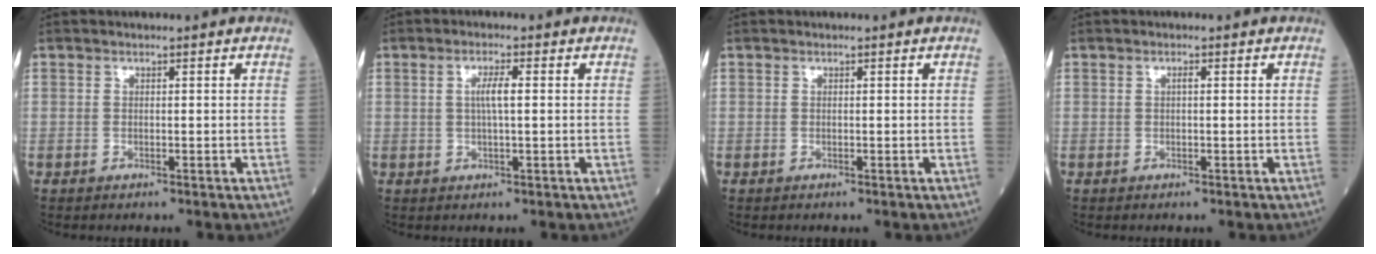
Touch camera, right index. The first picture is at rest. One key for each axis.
{"total": 3.0, "fx": 0.4, "fy": 0.2, "fz": 2.9, "tx": -0.057, "ty": 0.001, "tz": 0.007}
{"total": 0.0}
{"total": 0.6, "fx": 0.1, "fy": 0.1, "fz": 0.6, "tx": -0.013, "ty": 0.001, "tz": 0.002}